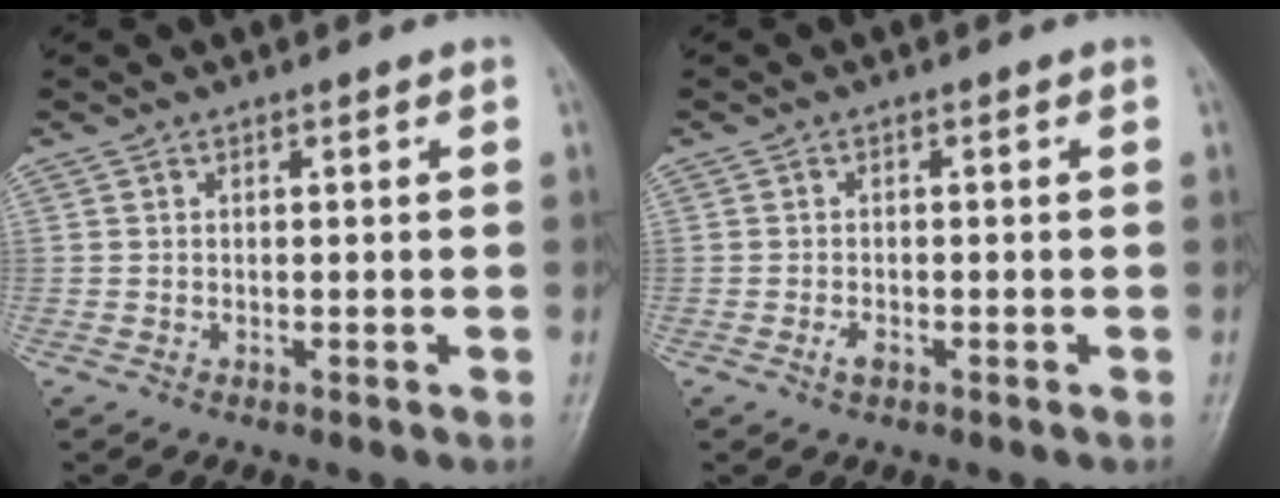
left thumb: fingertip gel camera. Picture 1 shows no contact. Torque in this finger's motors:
{"motor_torque": [-0.04, 0.03, 0.08, -0.08, 0.00]}